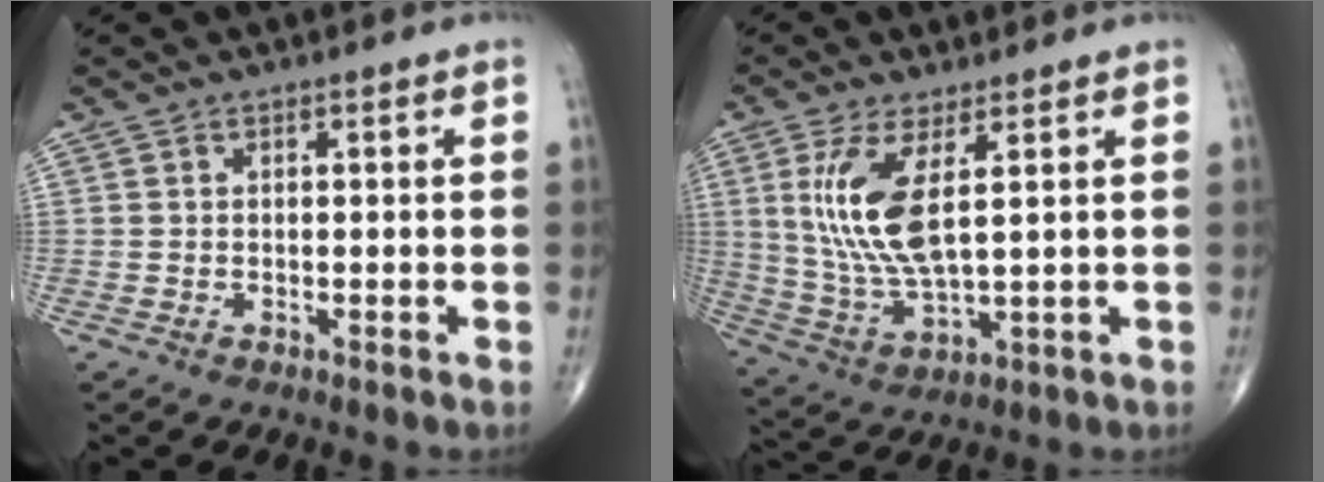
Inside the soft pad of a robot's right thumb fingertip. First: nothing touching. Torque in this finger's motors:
{"motor_torque": [-0.70, 1.37, 1.14, 0.46, 0.48]}